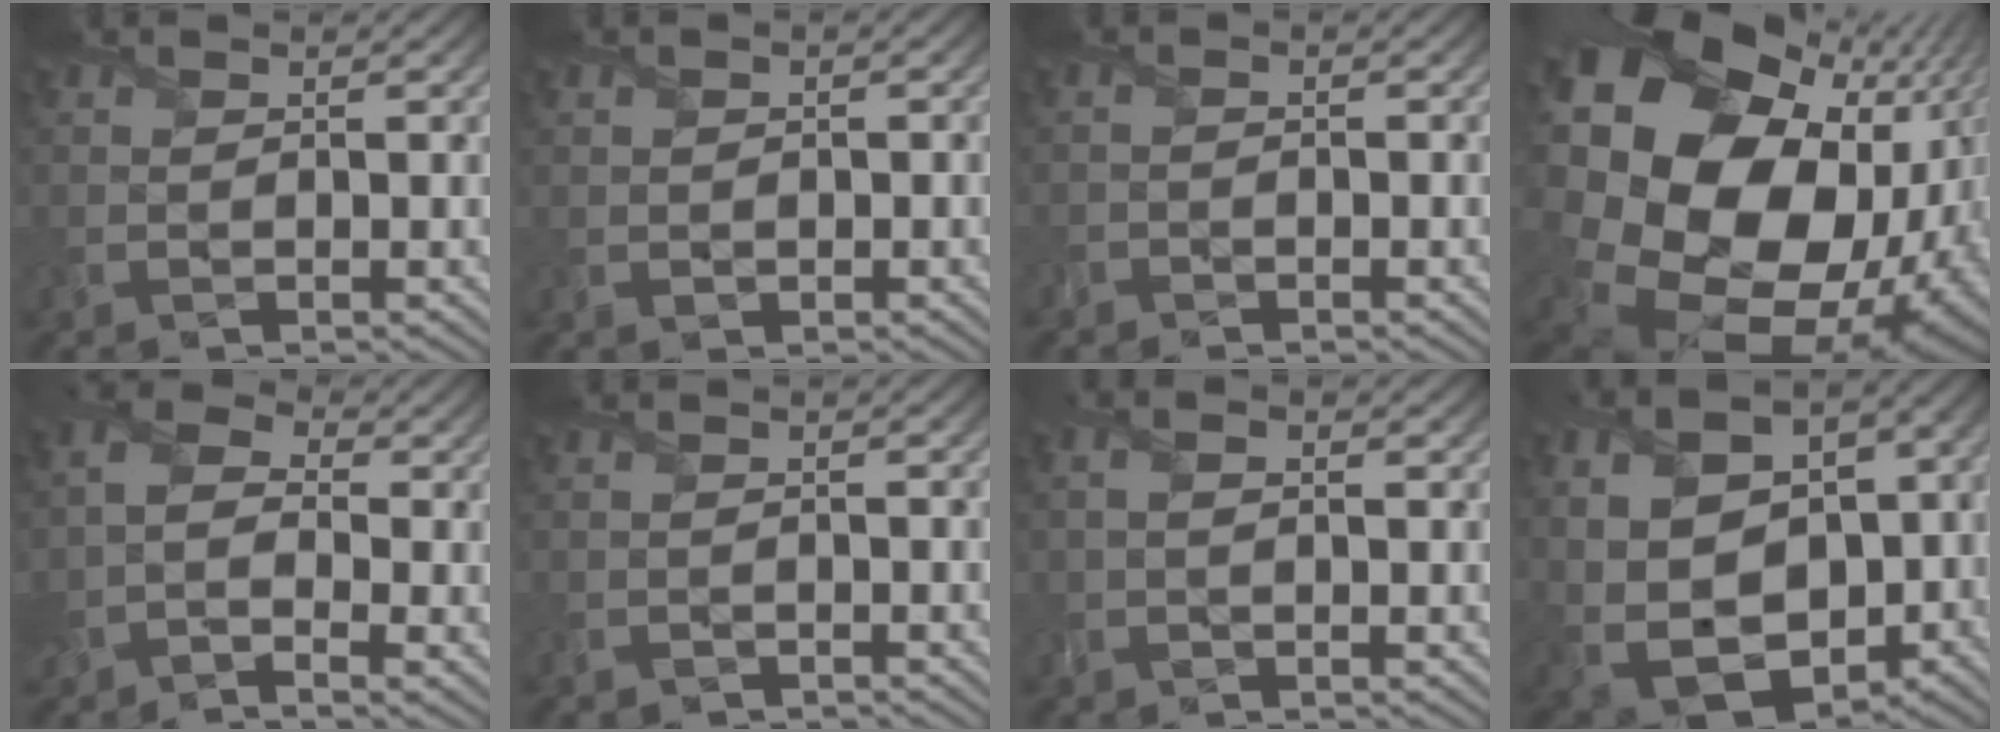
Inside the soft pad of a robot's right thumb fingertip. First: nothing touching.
{"total": 0.7, "force": [-0.2, 0.7, 0.0], "torque": [-0.003, -0.003, -0.004]}
{"total": 1.2, "force": [-1.2, 0.3, -0.1], "torque": [0.007, -0.001, -0.024]}
{"total": 23.4, "force": [1.4, 18.4, 14.3], "torque": [-0.327, -0.061, 0.014]}
{"total": 5.5, "force": [-1.1, 3.4, 4.2], "torque": [-0.089, 0.006, -0.033]}
{"total": 1.1, "force": [-1.1, 0.2, -0.2], "torque": [0.005, -0.003, -0.022]}
{"total": 2.2, "force": [-0.1, 1.0, 1.9], "torque": [-0.040, 0.003, -0.001]}
{"total": 15.7, "force": [-1.8, 11.3, 10.7], "torque": [-0.212, -0.025, 0.006]}